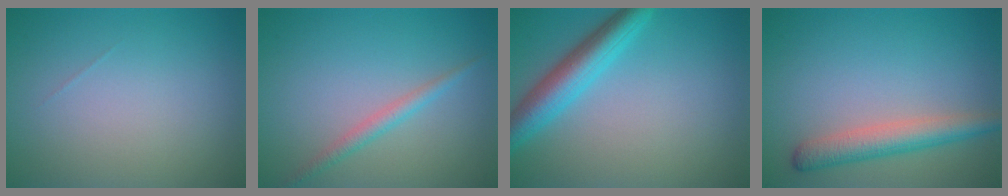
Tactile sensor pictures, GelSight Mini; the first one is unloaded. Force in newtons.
{"total": 1.6, "press": 1.6, "slide": 0.0}
{"total": 4.8, "press": 4.8, "slide": 0.2}
{"total": 3.8, "press": 3.8, "slide": 0.2}